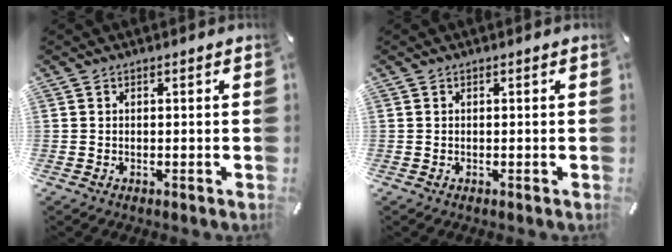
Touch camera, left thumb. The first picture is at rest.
{"total": 0.0}